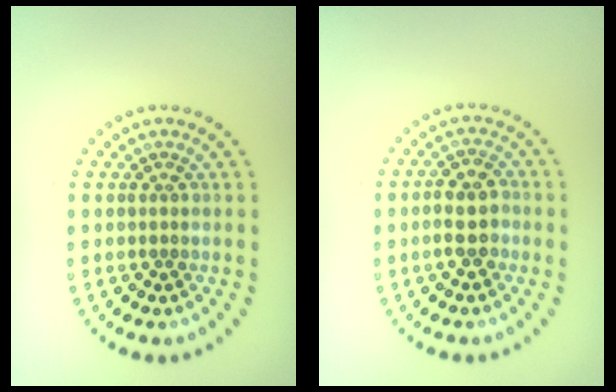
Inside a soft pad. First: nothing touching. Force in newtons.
{"total": 2.8, "press": 2.7, "slide": 0.8}